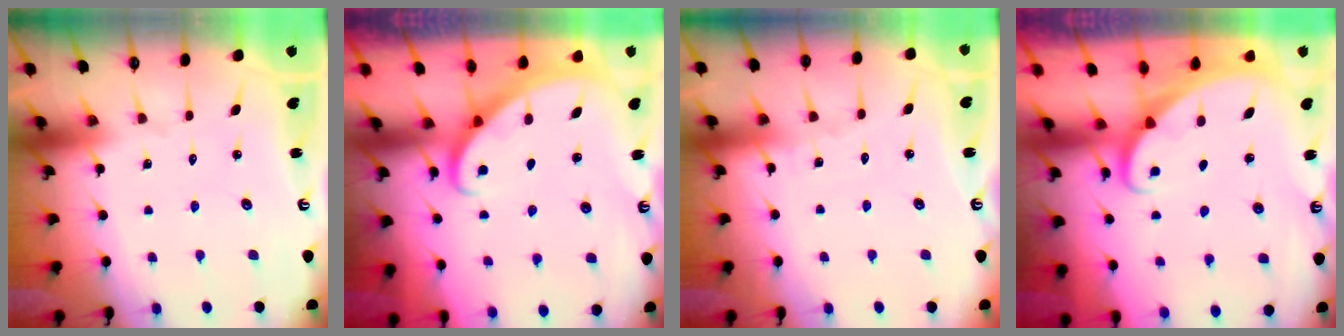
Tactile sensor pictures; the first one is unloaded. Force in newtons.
{"total": 2.7, "press": 2.7, "slide": 0.2}
{"total": 3.4, "press": 3.3, "slide": 0.3}
{"total": 1.7, "press": 1.7, "slide": 0.1}